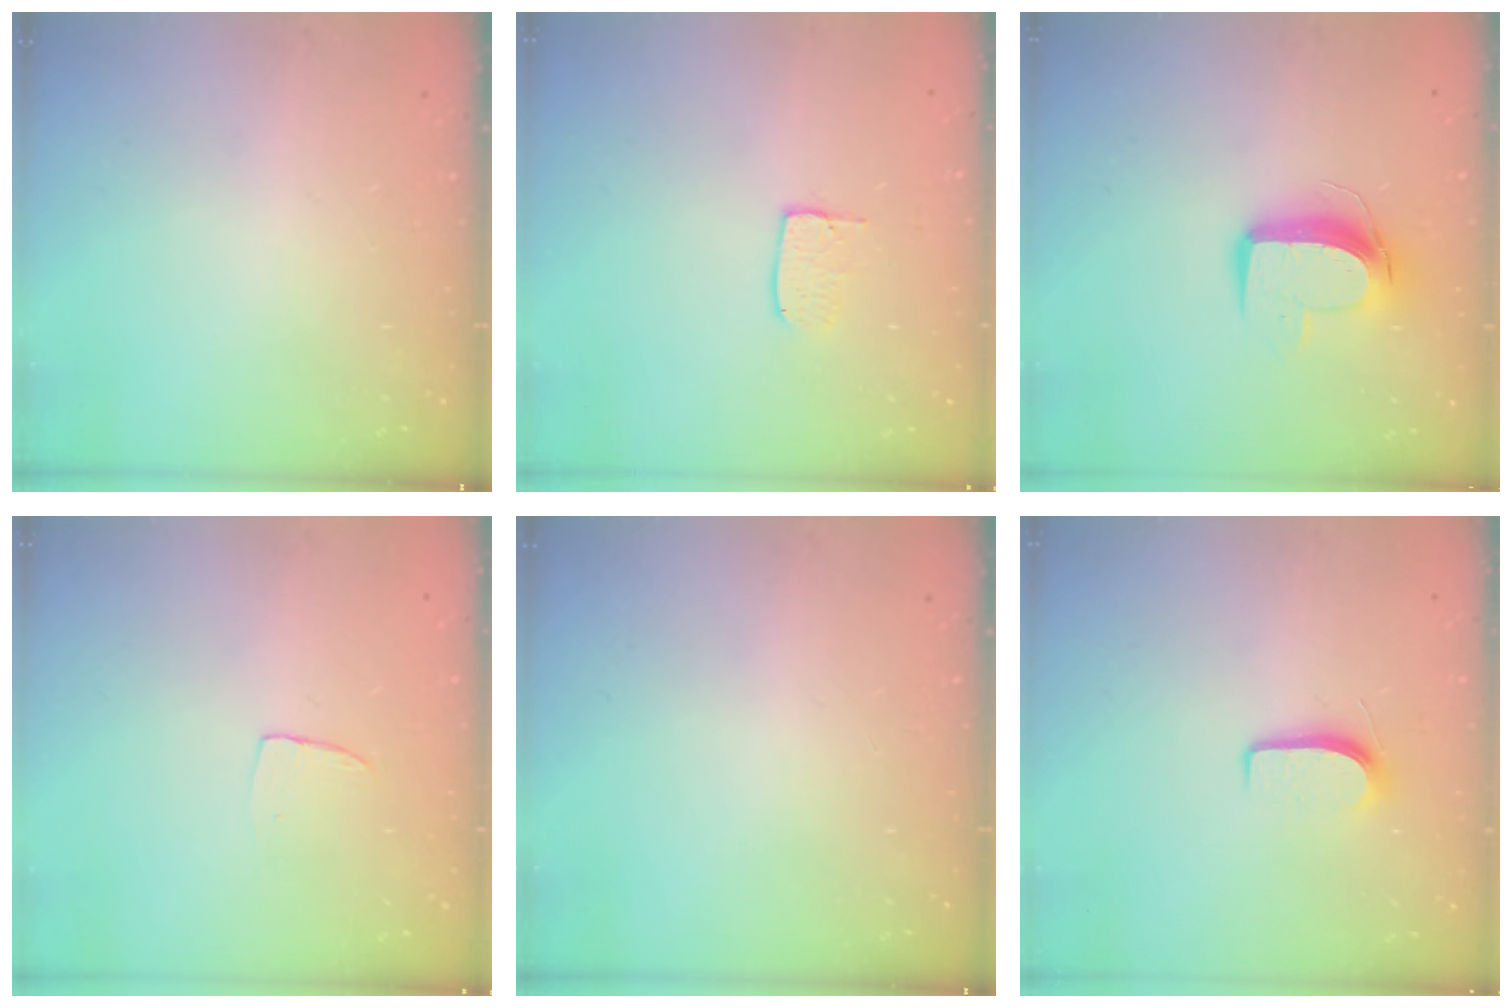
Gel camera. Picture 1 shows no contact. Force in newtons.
{"total": 5.5, "press": 5.5, "slide": 0.4}
{"total": 10.6, "press": 10.6, "slide": 0.9}
{"total": 4.0, "press": 4.0, "slide": 0.3}
{"total": 0.0}
{"total": 6.1, "press": 6.1, "slide": 0.6}